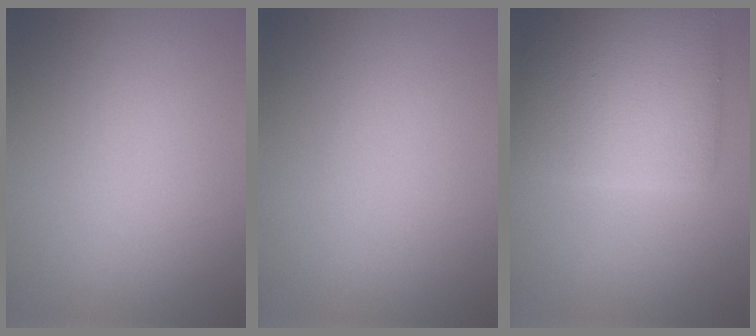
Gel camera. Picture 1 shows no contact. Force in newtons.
{"total": 0.0}
{"total": 7.0, "press": 7.0, "slide": 0.2}